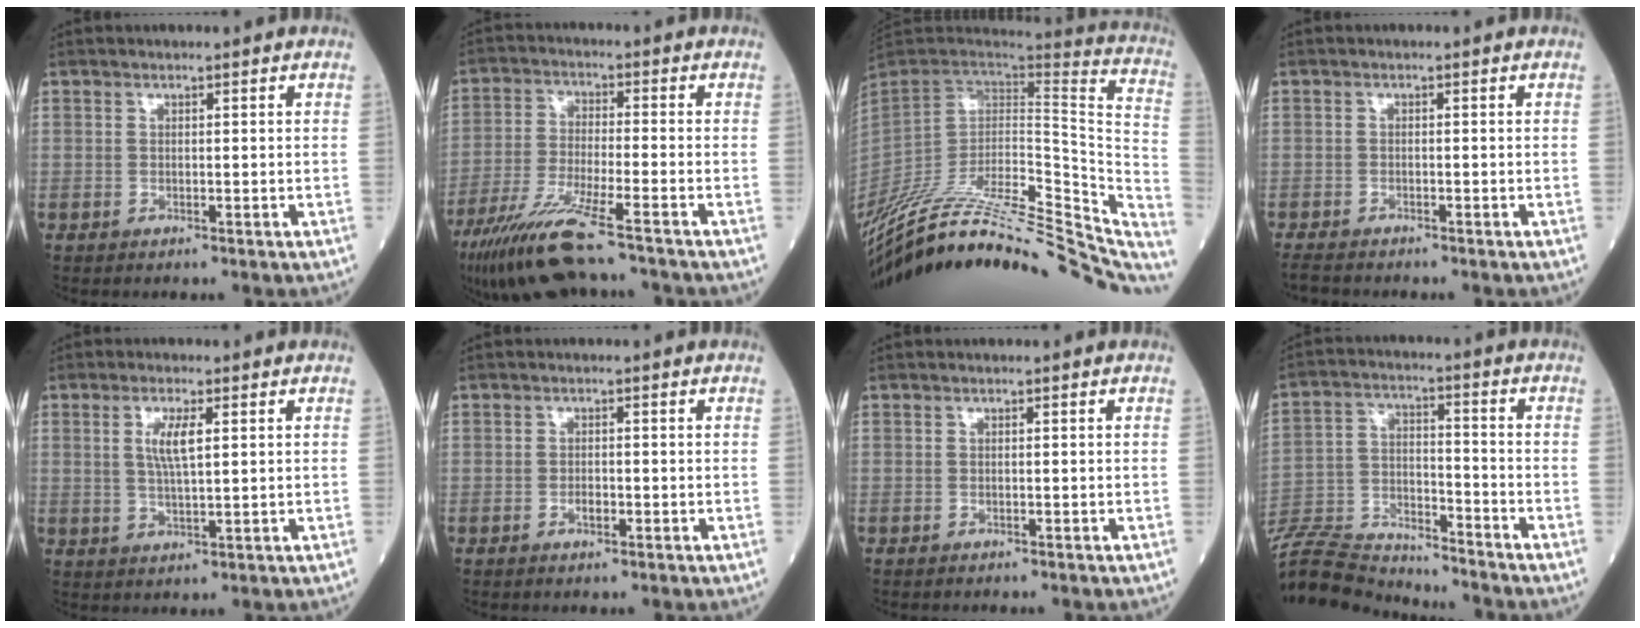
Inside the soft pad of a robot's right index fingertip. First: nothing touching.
{"total": 12.0, "force": [-8.9, 0.9, 8.0], "torque": [-0.158, -0.035, -0.160]}
{"total": 39.9, "force": [-34.4, 7.4, 18.7], "torque": [-0.246, -0.057, -0.482]}
{"total": 2.9, "force": [-2.7, 0.4, 0.9], "torque": [-0.018, -0.010, -0.045]}
{"total": 4.4, "force": [1.2, 0.7, 4.2], "torque": [-0.085, 0.000, 0.024]}
{"total": 1.6, "force": [-0.7, 0.6, 1.3], "torque": [-0.023, 0.001, -0.011]}
{"total": 0.6, "force": [-0.6, 0.0, 0.2], "torque": [-0.001, -0.001, -0.011]}
{"total": 17.3, "force": [-16.8, 1.8, 3.5], "torque": [-0.080, 0.013, -0.285]}